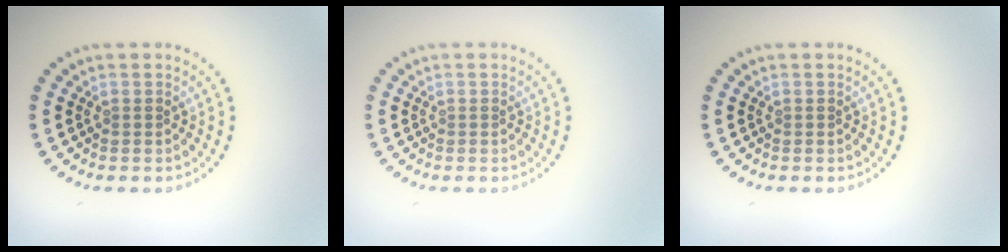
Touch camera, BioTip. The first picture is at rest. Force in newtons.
{"total": 0.0}
{"total": 0.0}